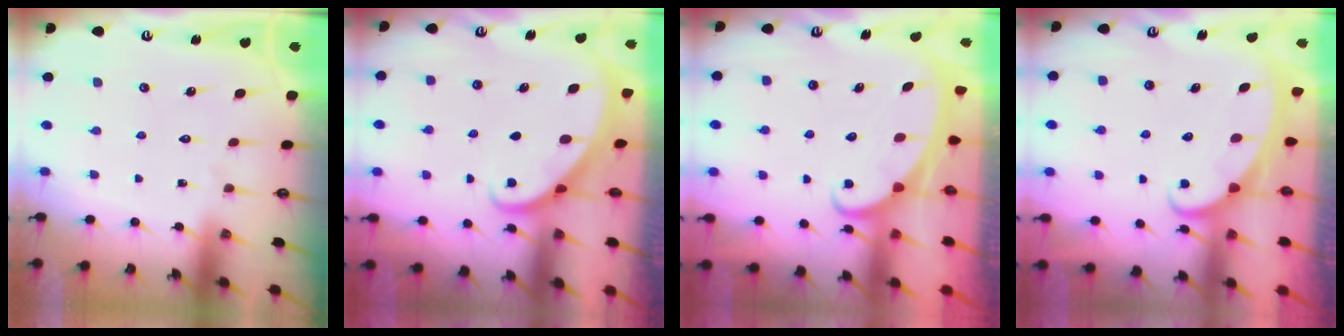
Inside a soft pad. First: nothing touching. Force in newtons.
{"total": 1.9, "press": 1.9, "slide": 0.0}
{"total": 2.2, "press": 2.1, "slide": 0.4}
{"total": 2.6, "press": 2.6, "slide": 0.3}